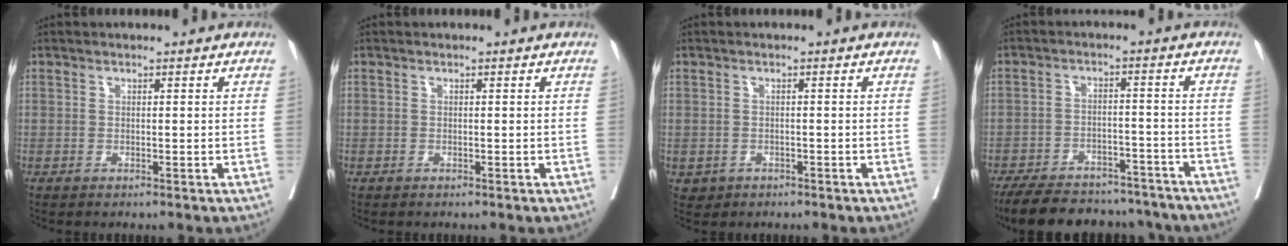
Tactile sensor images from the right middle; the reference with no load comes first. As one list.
[{"total": 0.0}, {"total": 1.8, "force": [-0.8, 1.6, 0.2], "torque": [-0.002, 0.004, -0.007]}, {"total": 19.4, "force": [-17.0, 6.5, 6.9], "torque": [-0.134, -0.003, -0.227]}]